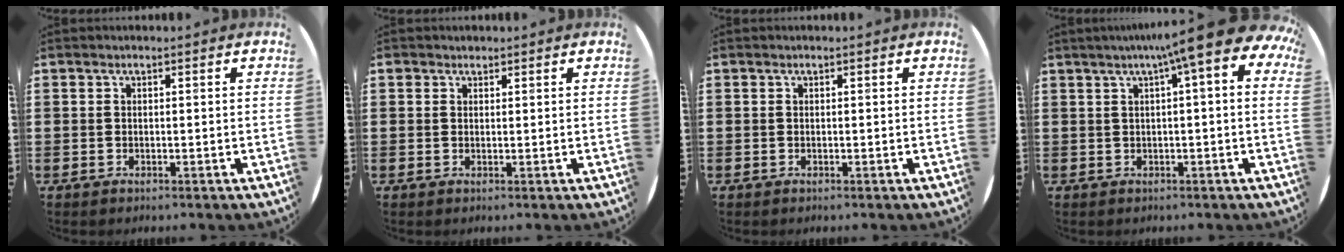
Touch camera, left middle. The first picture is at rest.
{"total": 0.8, "force": [0.7, 0.4, -0.1], "torque": [0.002, 0.003, 0.013]}
{"total": 0.0}
{"total": 7.7, "force": [4.4, 0.0, 6.3], "torque": [-0.115, -0.015, 0.069]}